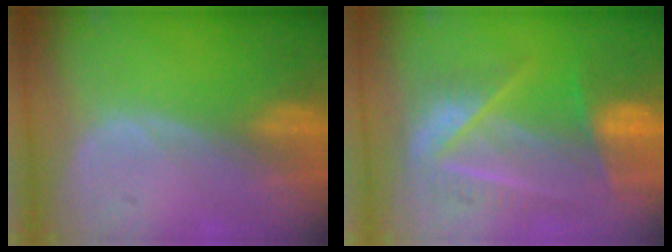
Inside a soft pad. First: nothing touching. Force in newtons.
{"total": 8.2, "press": 7.8, "slide": 2.5}